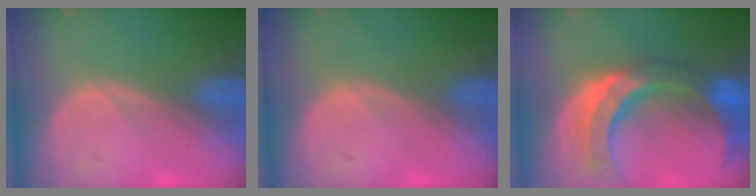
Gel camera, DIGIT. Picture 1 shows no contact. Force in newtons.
{"total": 0.0}
{"total": 11.6, "press": 9.8, "slide": 6.2}